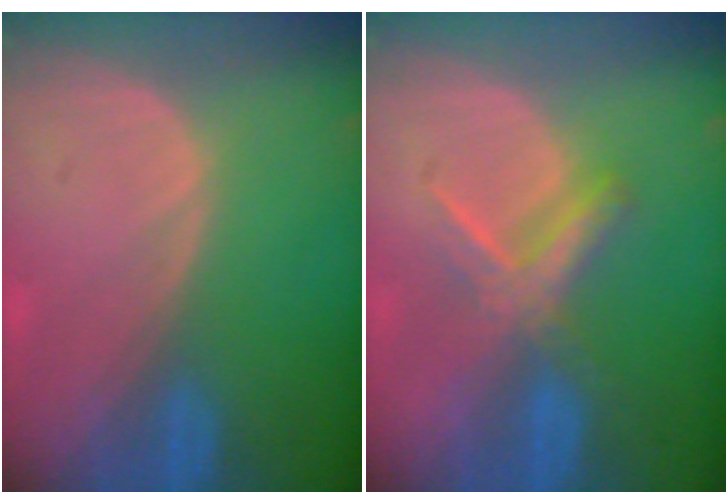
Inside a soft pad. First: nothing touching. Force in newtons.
{"total": 5.5, "press": 5.4, "slide": 1.1}